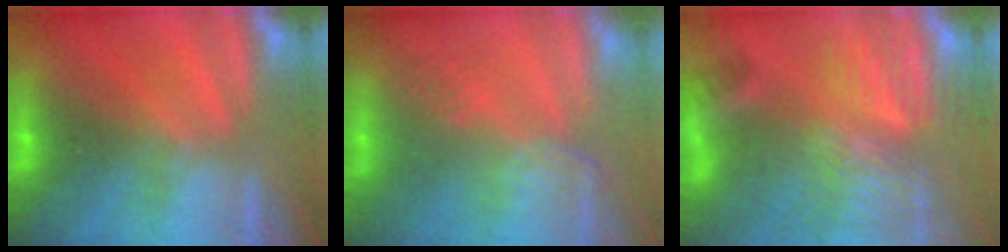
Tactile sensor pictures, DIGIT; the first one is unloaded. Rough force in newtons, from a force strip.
{"total": 2.8}
{"total": 8.3}